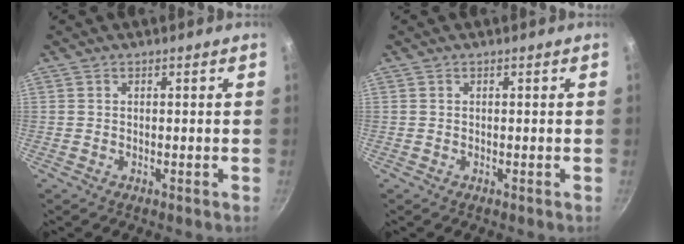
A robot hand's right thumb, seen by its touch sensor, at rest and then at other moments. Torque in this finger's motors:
{"motor_torque": [0.00, 0.00, 0.00, 0.00, 0.02]}